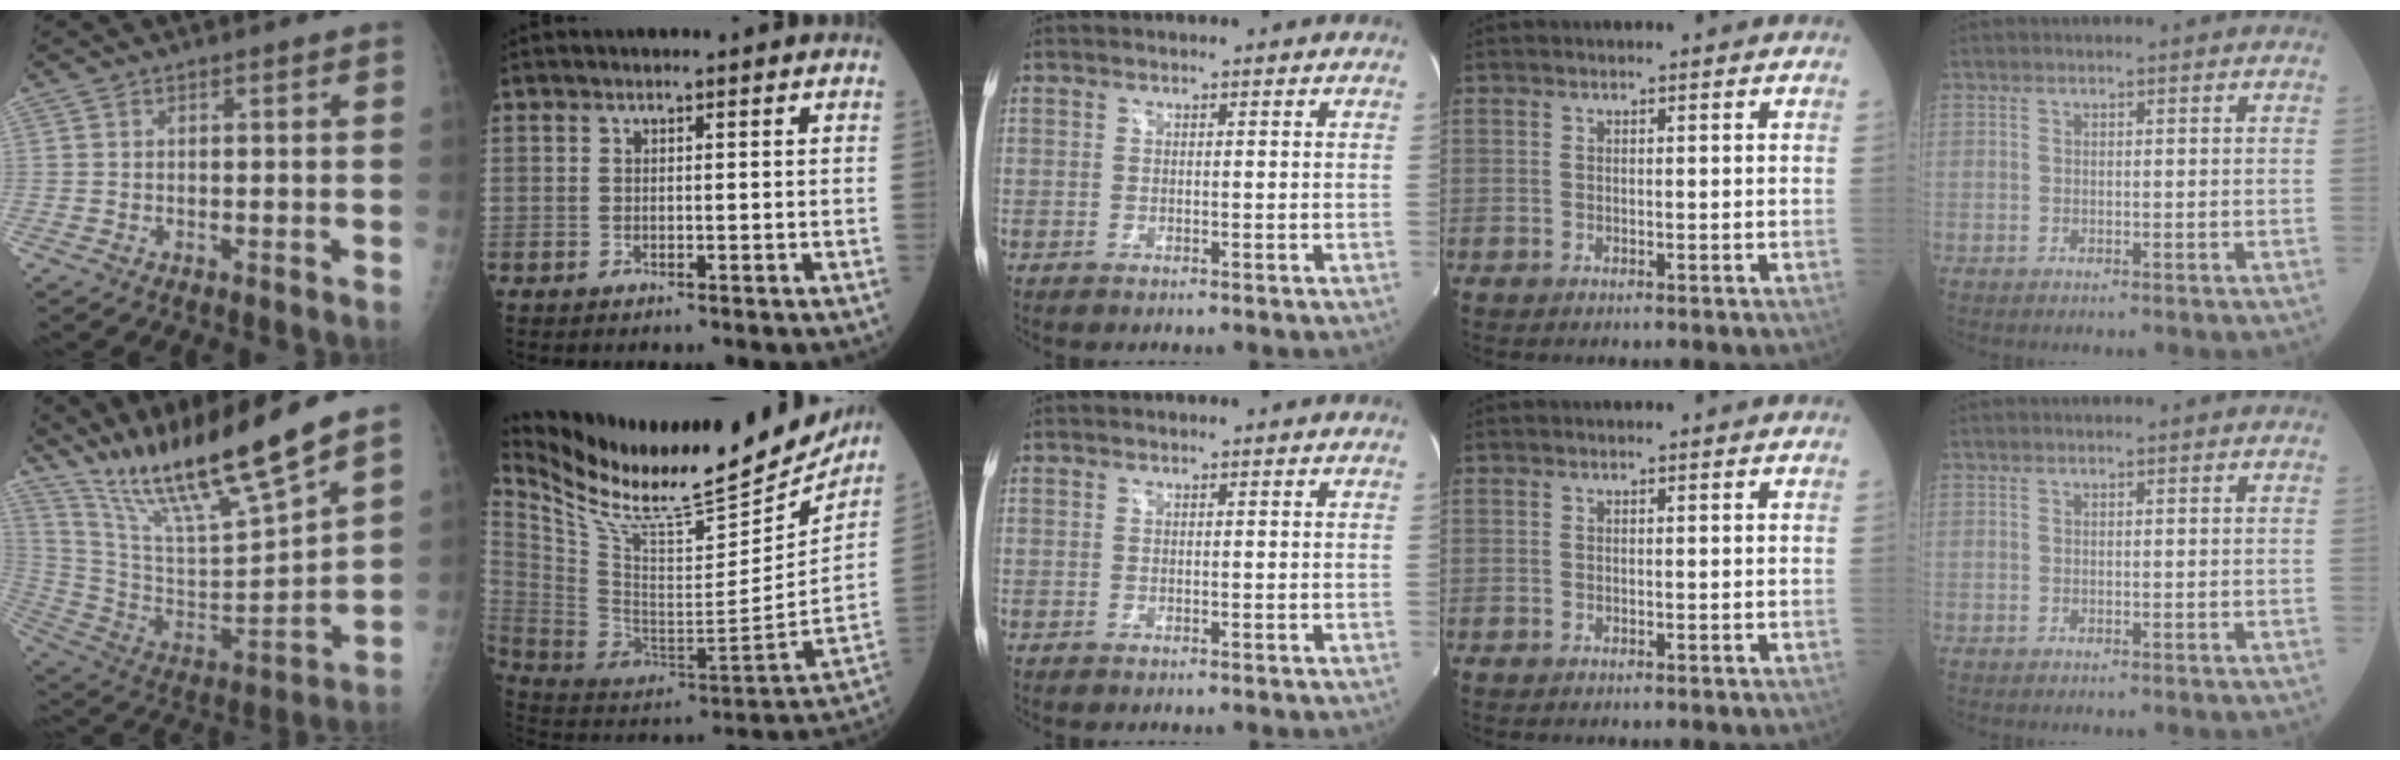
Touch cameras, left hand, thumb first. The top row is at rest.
{"thumb": {"total": 22.0, "force": [17.7, 1.4, 12.9], "torque": [-0.207, -0.080, 0.333]}, "index": {"total": 27.5, "force": [24.2, 4.2, 12.4], "torque": [-0.234, -0.059, 0.376]}}